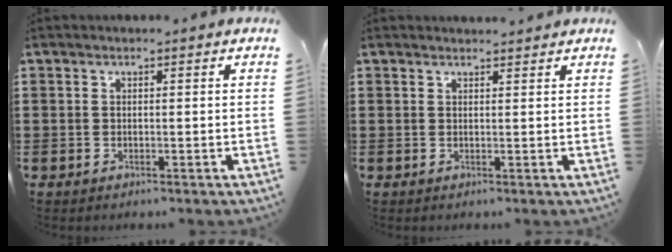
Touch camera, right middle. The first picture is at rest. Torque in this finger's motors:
{"motor_torque": [0.10, -0.03, -0.02, 0.00]}